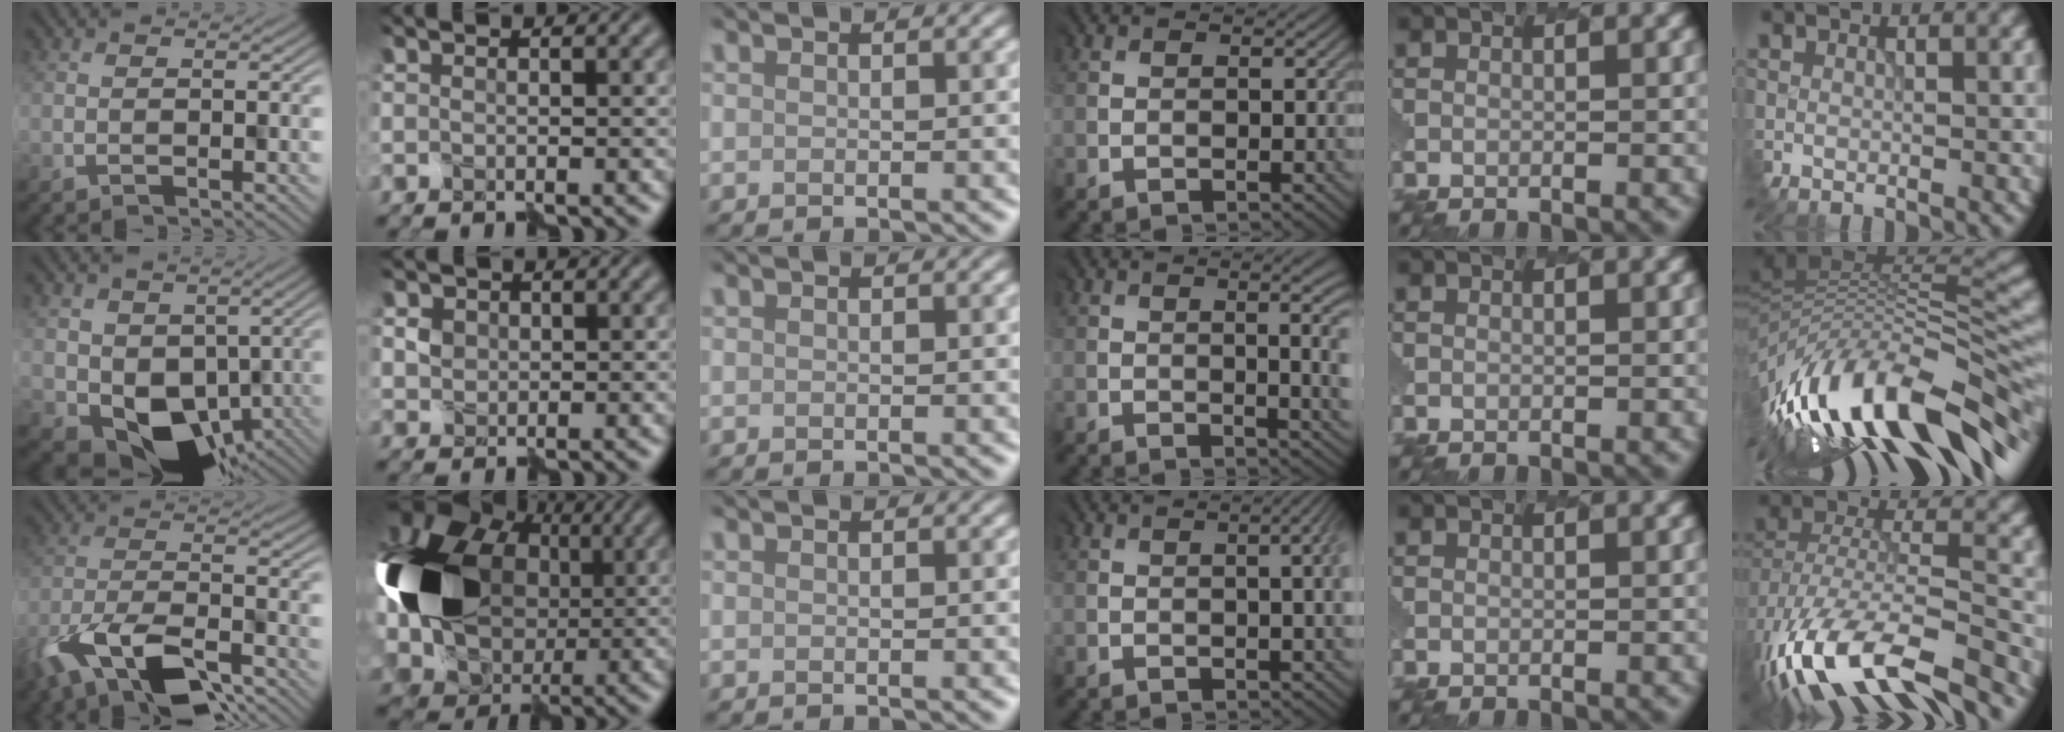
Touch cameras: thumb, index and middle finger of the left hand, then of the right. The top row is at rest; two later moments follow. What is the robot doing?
{"motion": "disassemble", "object": "hinged jar"}